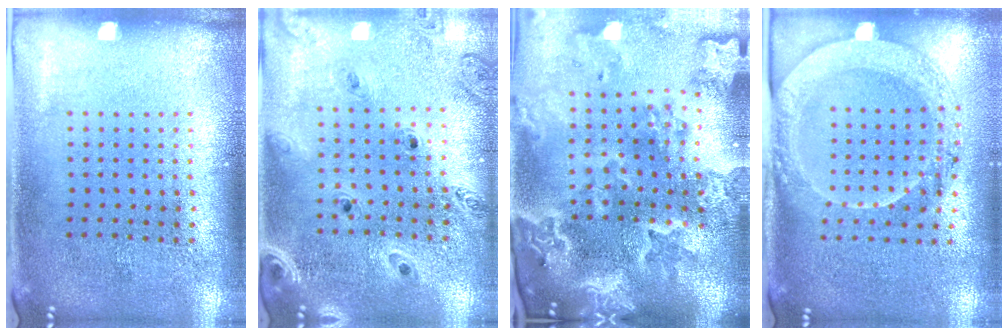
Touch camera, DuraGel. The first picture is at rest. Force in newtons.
{"total": 1.3, "press": 1.3, "slide": 0.1}
{"total": 4.6, "press": 3.8, "slide": 2.6}
{"total": 2.0, "press": 2.0, "slide": 0.5}